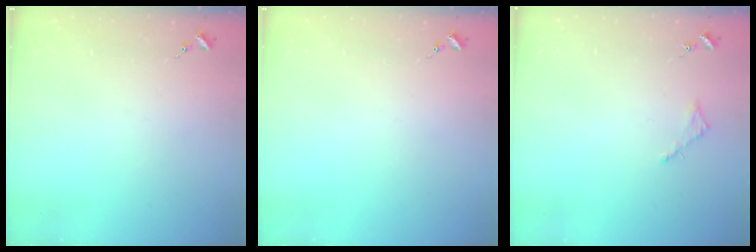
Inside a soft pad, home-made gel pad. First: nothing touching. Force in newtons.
{"total": 0.0}
{"total": 2.8, "press": 2.7, "slide": 0.3}